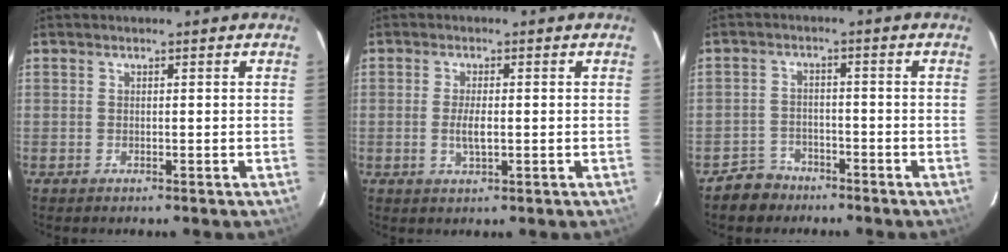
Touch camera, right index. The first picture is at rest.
{"total": 3.2, "force": [-0.4, 1.0, 3.0], "torque": [-0.056, -0.007, -0.006]}
{"total": 5.0, "force": [-3.6, 3.4, 0.0], "torque": [-0.016, 0.019, -0.063]}